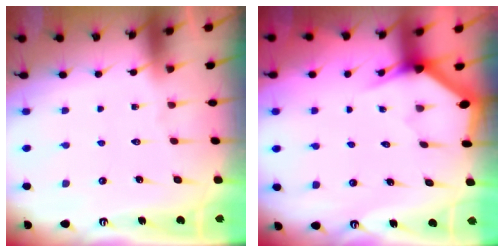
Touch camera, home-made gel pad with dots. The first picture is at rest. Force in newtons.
{"total": 3.1, "press": 3.1, "slide": 0.1}